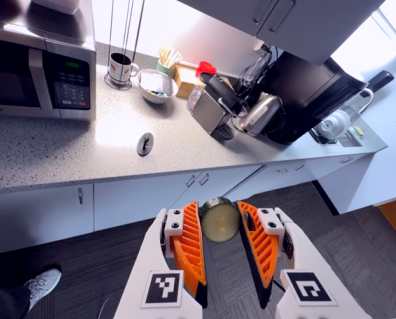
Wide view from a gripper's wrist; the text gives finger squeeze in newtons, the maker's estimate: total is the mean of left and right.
{"total": 8.4, "left": 7.8, "right": 8.9}